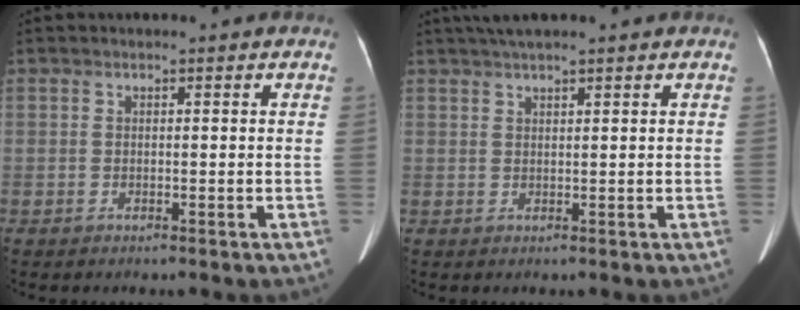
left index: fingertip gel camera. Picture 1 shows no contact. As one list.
[{"total": 5.1, "force": [4.2, 0.3, 2.9], "torque": [-0.045, 0.034, 0.073]}]